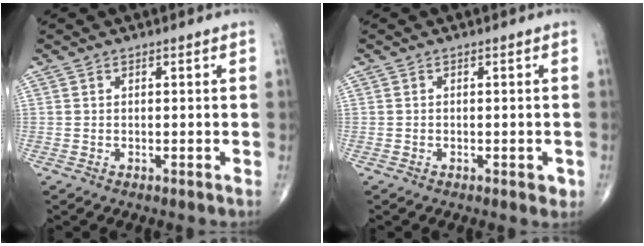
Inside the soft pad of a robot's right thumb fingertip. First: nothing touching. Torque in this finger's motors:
{"motor_torque": [0.26, 0.43, 0.01, -0.09, 0.07]}